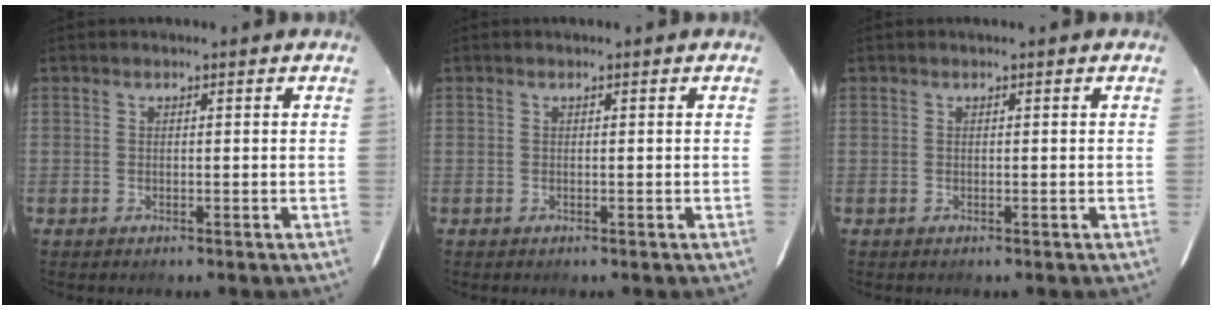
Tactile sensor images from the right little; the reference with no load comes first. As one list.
[{"total": 0.0}, {"total": 0.0}]